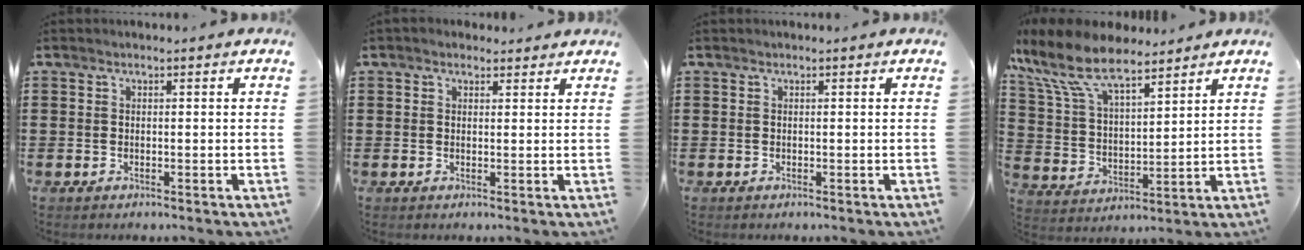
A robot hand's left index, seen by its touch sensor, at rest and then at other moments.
{"total": 1.4, "force": [1.1, 0.8, 0.2], "torque": [-0.007, 0.006, 0.022]}
{"total": 0.0}
{"total": 11.1, "force": [8.4, 3.9, 6.2], "torque": [-0.156, -0.027, 0.149]}